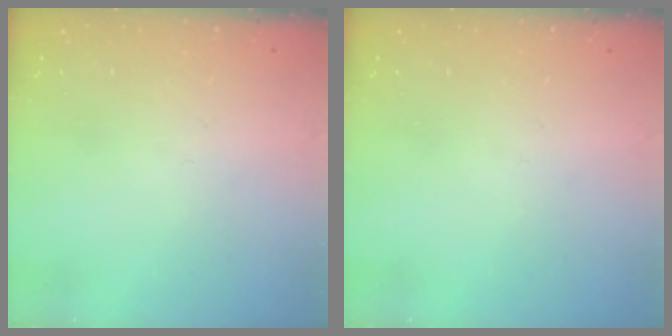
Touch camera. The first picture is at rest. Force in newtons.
{"total": 0.0}